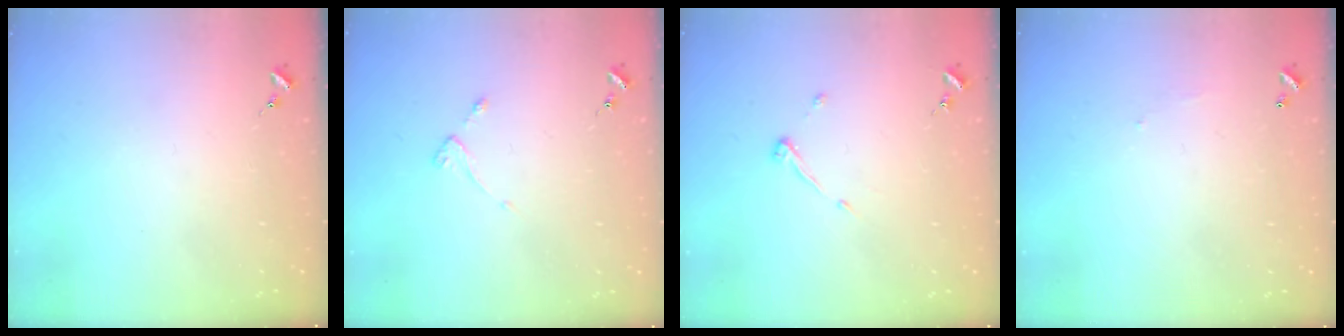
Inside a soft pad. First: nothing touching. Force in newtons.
{"total": 2.7, "press": 2.6, "slide": 0.5}
{"total": 3.9, "press": 3.9, "slide": 0.6}
{"total": 3.8, "press": 3.8, "slide": 0.1}